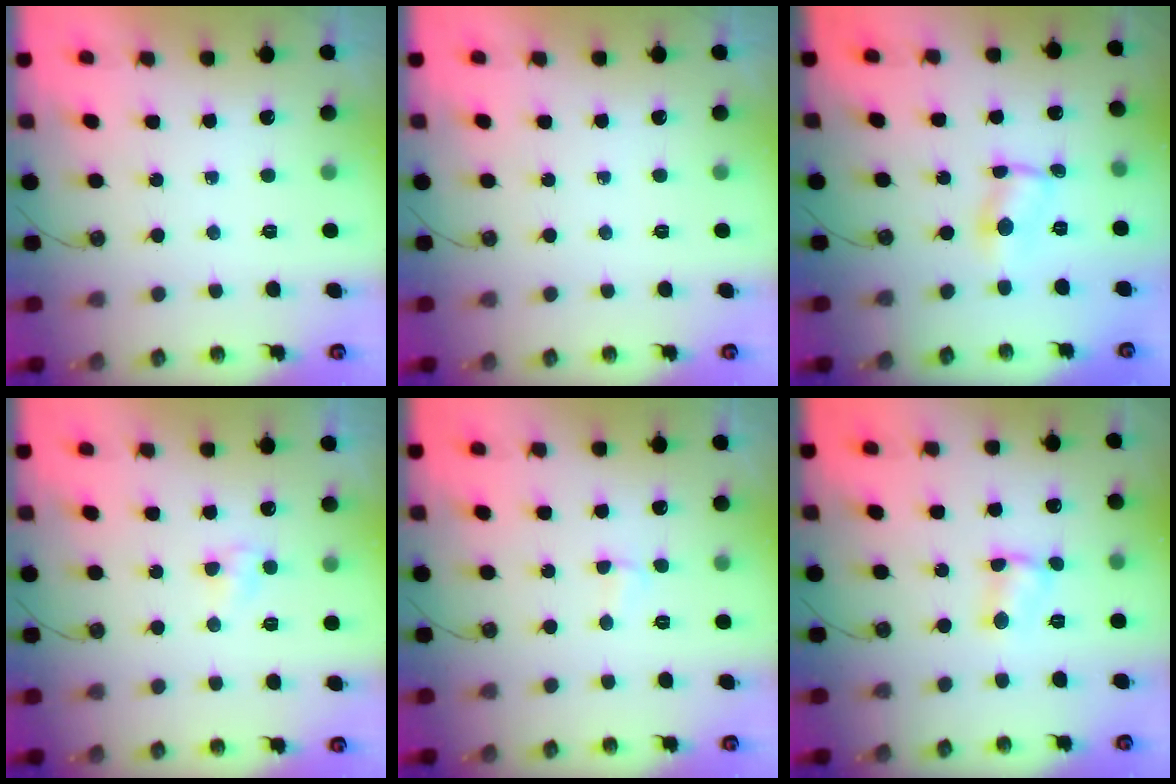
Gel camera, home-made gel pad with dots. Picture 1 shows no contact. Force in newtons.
{"total": 0.0}
{"total": 2.2, "press": 2.1, "slide": 0.3}
{"total": 3.0, "press": 2.9, "slide": 0.3}
{"total": 2.1, "press": 2.0, "slide": 0.6}
{"total": 4.2, "press": 4.2, "slide": 0.5}